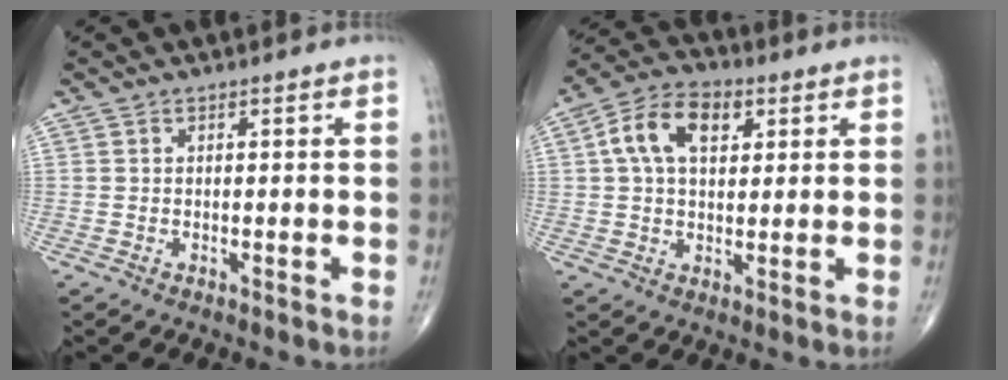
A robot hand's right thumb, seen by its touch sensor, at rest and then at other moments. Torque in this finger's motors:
{"motor_torque": [0.60, 0.66, 1.05, 0.47, 0.07]}